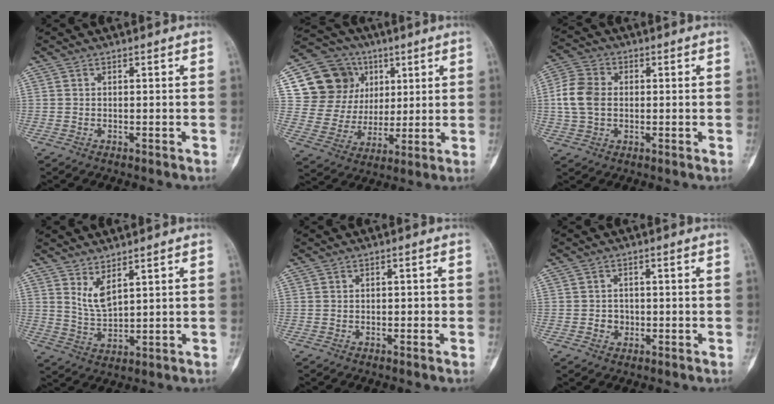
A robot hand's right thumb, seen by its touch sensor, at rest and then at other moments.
{"total": 17.1, "force": [6.2, 14.9, 5.7], "torque": [-0.058, 0.012, 0.125]}
{"total": 8.4, "force": [0.2, 6.3, 5.5], "torque": [-0.104, 0.016, -0.002]}
{"total": 4.8, "force": [3.0, 1.6, 3.3], "torque": [-0.055, -0.036, 0.067]}
{"total": 0.9, "force": [-0.2, 0.7, 0.6], "torque": [-0.001, 0.001, -0.004]}
{"total": 2.4, "force": [-0.5, 2.2, 0.8], "torque": [0.003, 0.008, -0.005]}